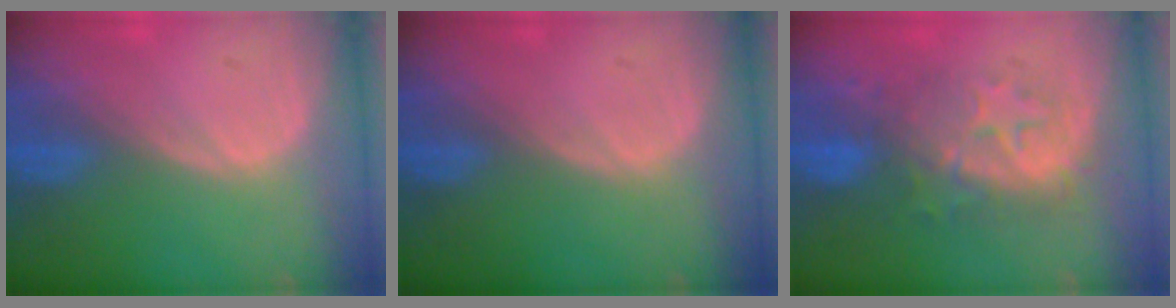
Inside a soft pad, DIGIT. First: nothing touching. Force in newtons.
{"total": 0.0}
{"total": 8.1, "press": 8.1, "slide": 0.9}